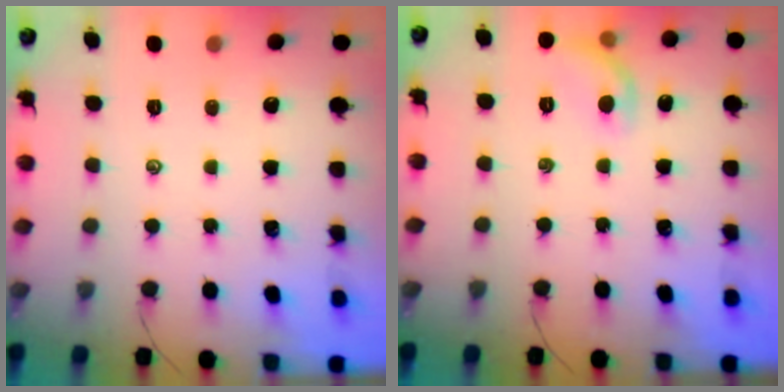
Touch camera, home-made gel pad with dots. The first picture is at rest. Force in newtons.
{"total": 6.9, "press": 6.8, "slide": 1.3}